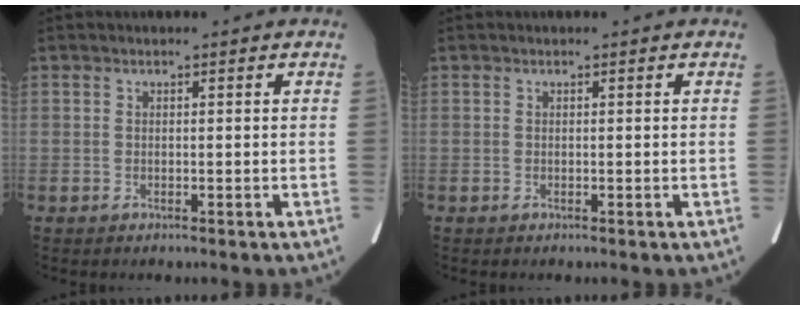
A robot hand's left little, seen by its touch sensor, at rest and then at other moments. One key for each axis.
{"total": 0.0}